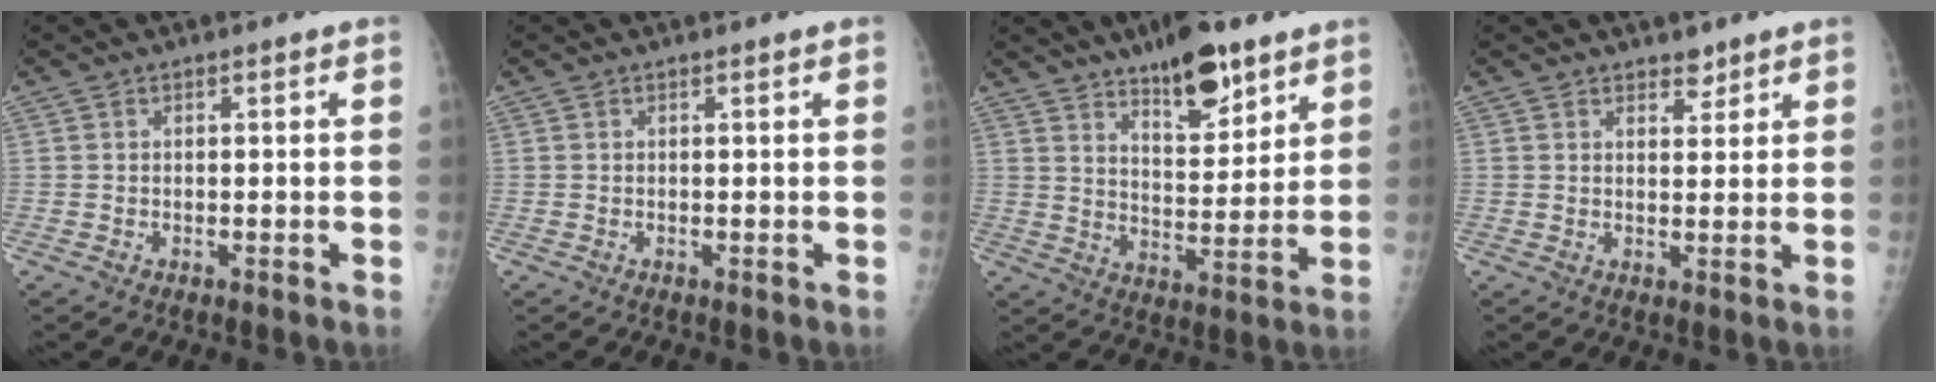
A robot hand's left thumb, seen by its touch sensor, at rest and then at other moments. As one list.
[{"total": 0.5, "force": [0.4, -0.1, 0.3], "torque": [-0.008, 0.001, 0.009]}, {"total": 12.7, "force": [8.7, 4.7, 8.0], "torque": [-0.095, -0.056, 0.141]}, {"total": 2.7, "force": [2.2, 1.3, 0.9], "torque": [0.002, -0.015, 0.032]}]